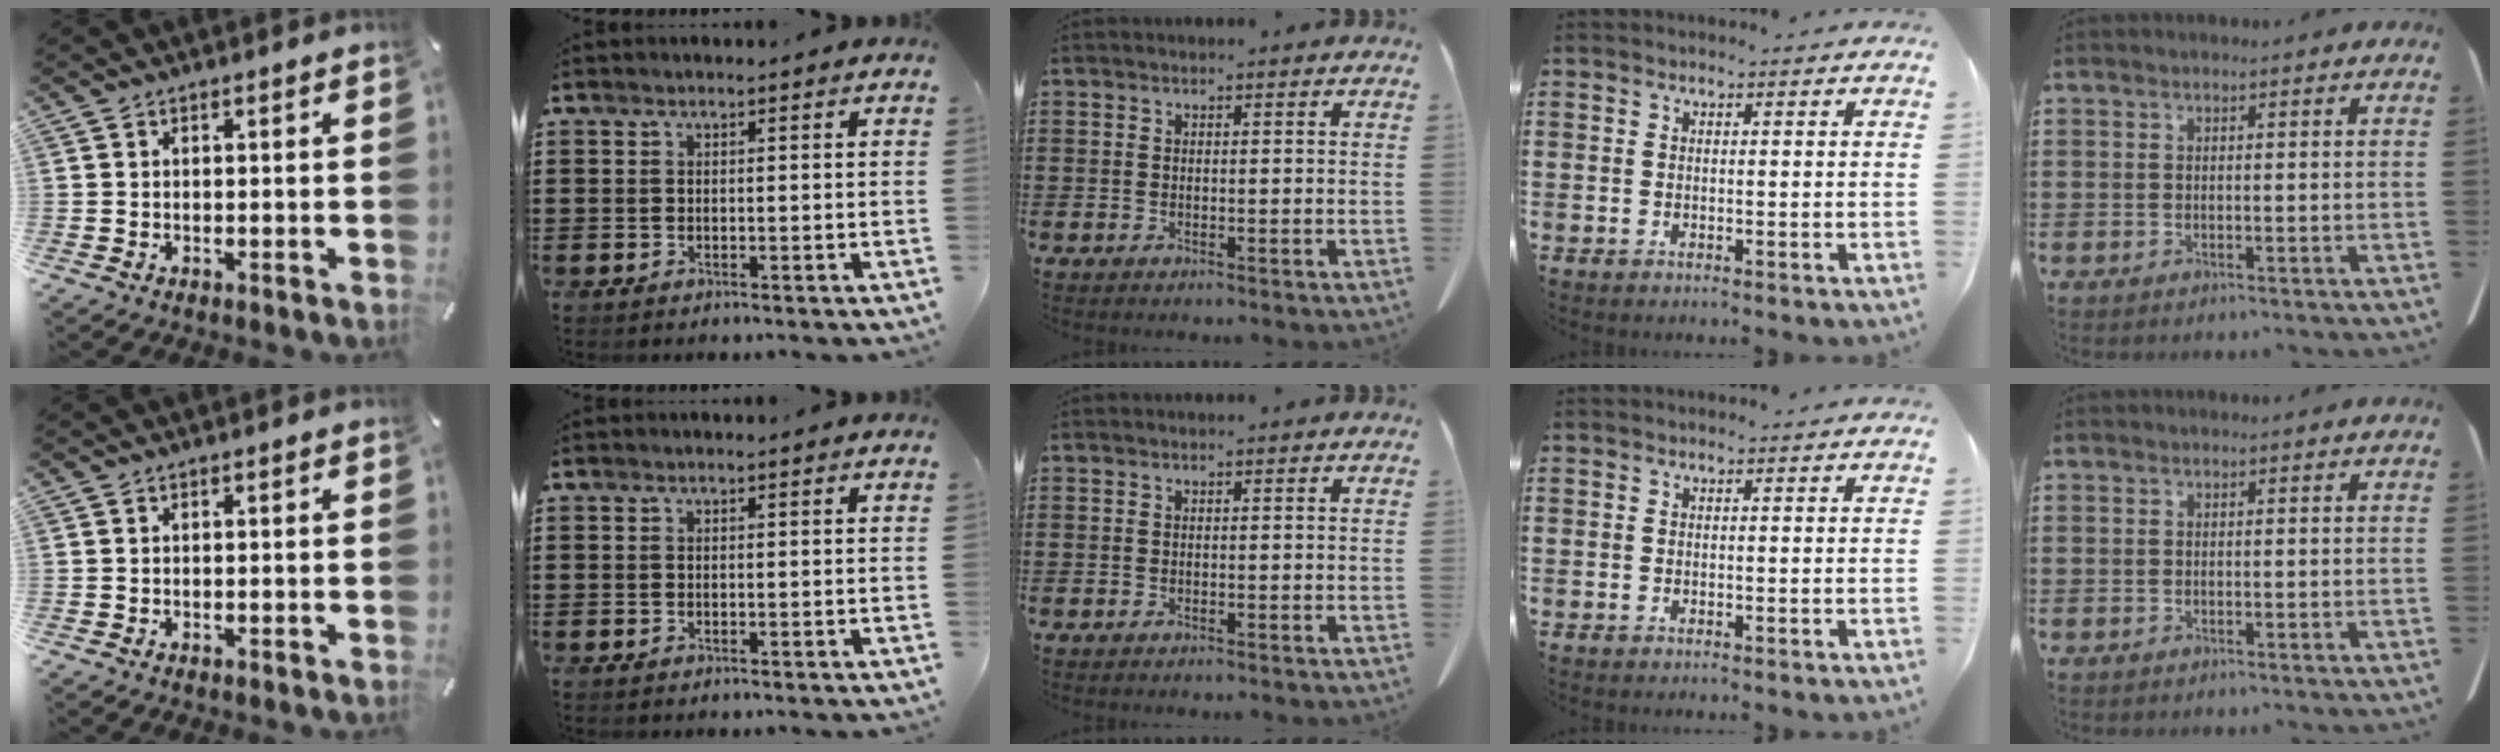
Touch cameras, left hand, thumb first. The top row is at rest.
{}